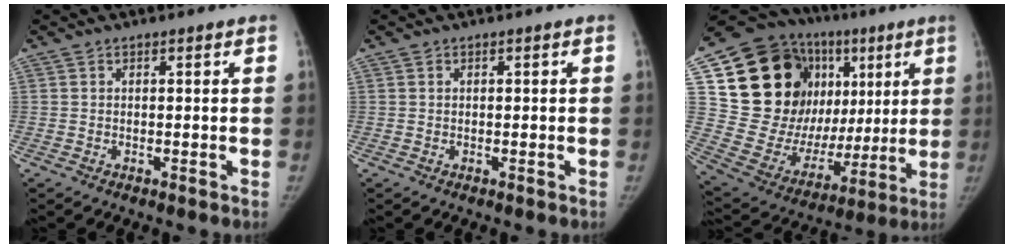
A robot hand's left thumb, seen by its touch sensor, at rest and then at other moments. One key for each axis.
{"total": 0.0}
{"total": 31.0, "fx": 9.1, "fy": 20.8, "fz": 21.1, "tx": -0.278, "ty": 0.034, "tz": 0.170}